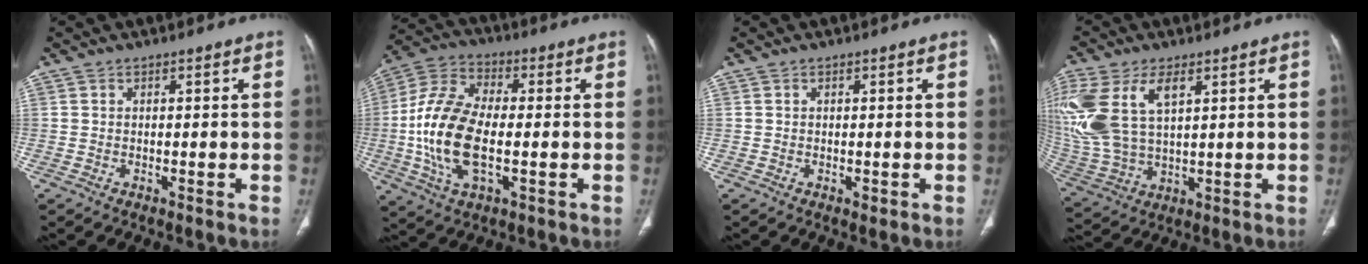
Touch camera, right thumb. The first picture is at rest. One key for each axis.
{"total": 17.0, "fx": -1.8, "fy": 8.4, "fz": 14.7, "tx": -0.306, "ty": 0.014, "tz": -0.035}
{"total": 0.8, "fx": -0.1, "fy": 0.5, "fz": 0.6, "tx": -0.008, "ty": -0.003, "tz": 0.002}
{"total": 18.7, "fx": 6.1, "fy": 10.4, "fz": 14.2, "tx": -0.340, "ty": -0.008, "tz": 0.126}